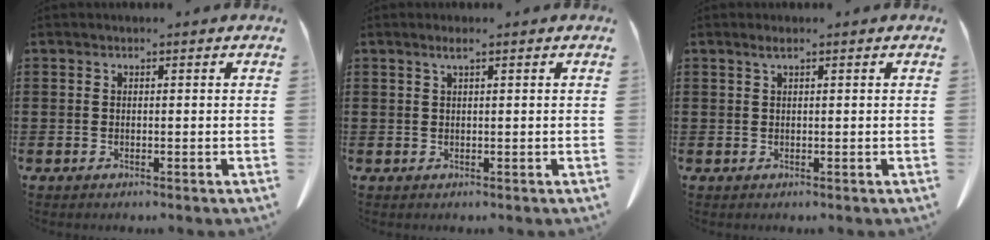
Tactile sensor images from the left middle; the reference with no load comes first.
{"total": 1.2, "force": [0.6, 0.0, 1.1], "torque": [-0.021, 0.000, 0.011]}
{"total": 1.0, "force": [0.5, 0.0, 0.8], "torque": [-0.017, 0.001, 0.009]}